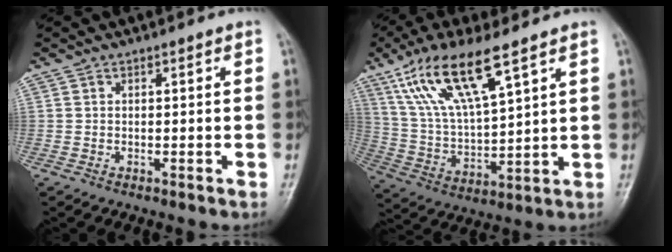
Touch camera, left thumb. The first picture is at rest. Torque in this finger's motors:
{"motor_torque": [0.72, 0.53, 1.39, -1.37, 0.60]}